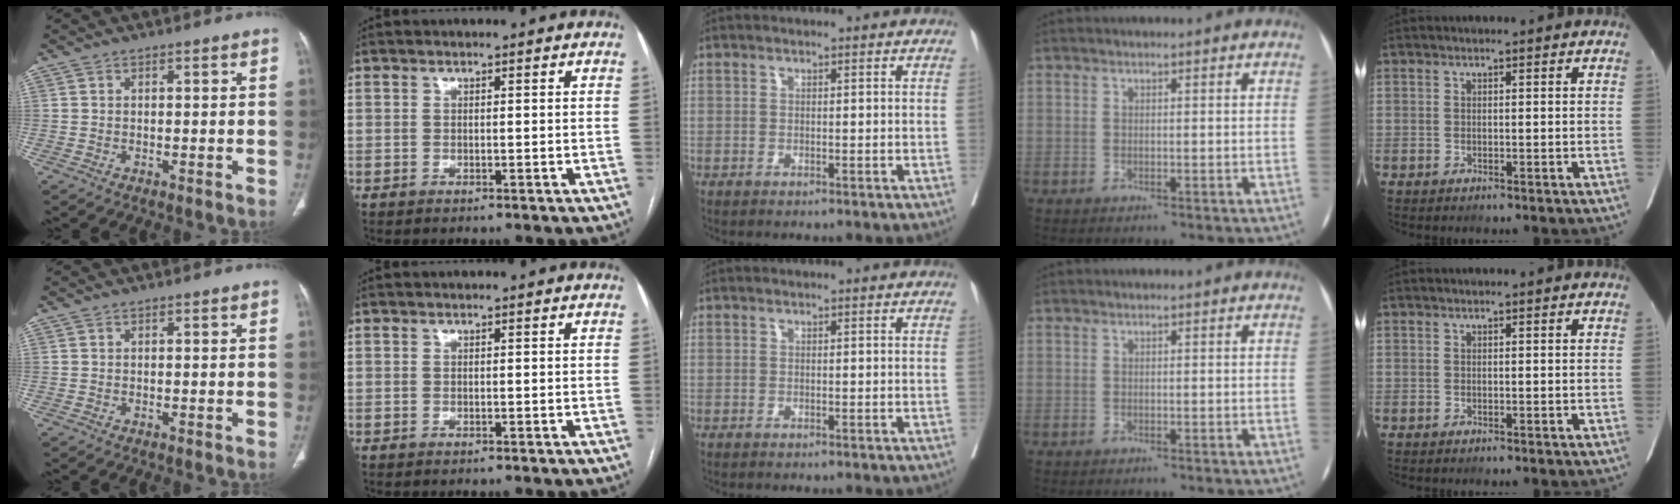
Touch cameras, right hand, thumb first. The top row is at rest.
{}